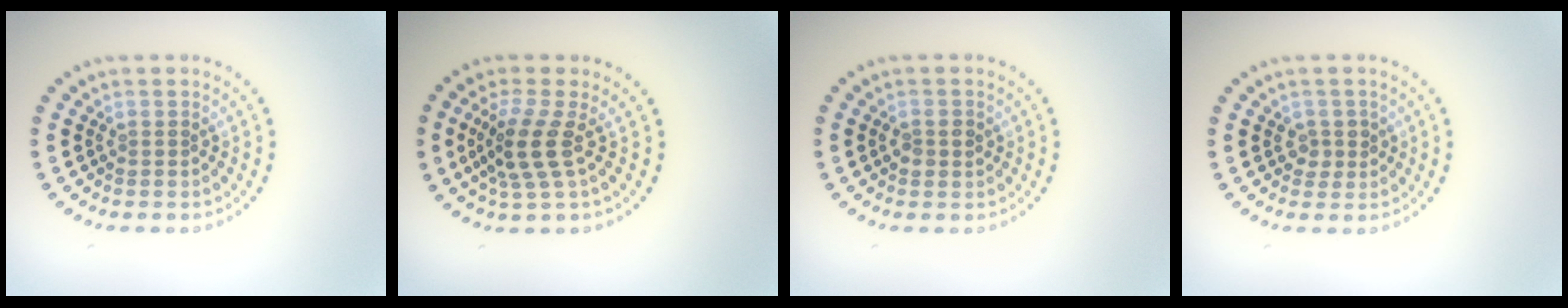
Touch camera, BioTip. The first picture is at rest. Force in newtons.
{"total": 3.4, "press": 2.6, "slide": 2.1}
{"total": 1.4, "press": 1.4, "slide": 0.2}
{"total": 1.4, "press": 1.3, "slide": 0.7}